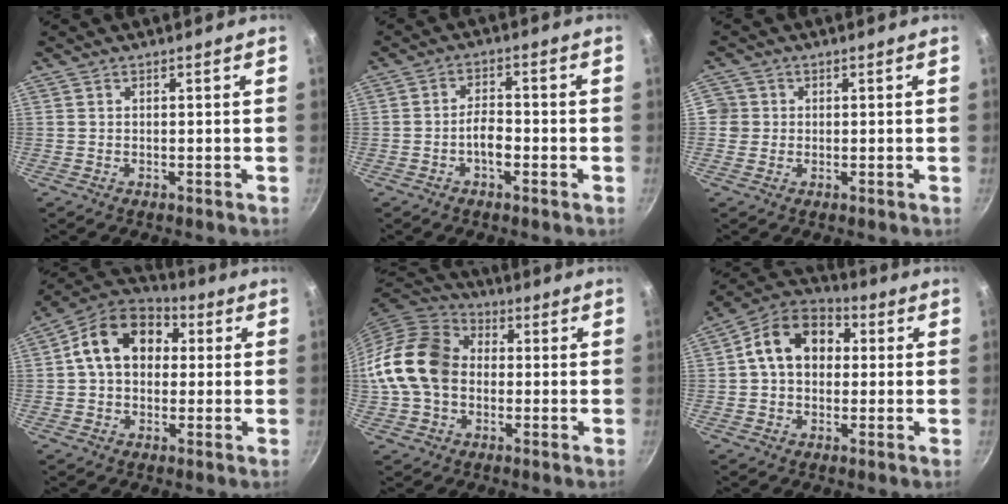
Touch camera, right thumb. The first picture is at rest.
{"total": 4.3, "force": [-1.7, 2.1, 3.3], "torque": [-0.049, 0.024, -0.033]}
{"total": 3.2, "force": [-0.1, 3.2, 0.5], "torque": [0.013, 0.008, -0.006]}
{"total": 14.6, "force": [2.4, 10.8, 9.4], "torque": [-0.123, 0.032, 0.020]}
{"total": 16.5, "force": [-0.3, 12.8, 10.5], "torque": [-0.179, 0.031, -0.017]}
{"total": 13.2, "force": [1.8, 9.8, 8.6], "torque": [-0.108, 0.031, 0.009]}